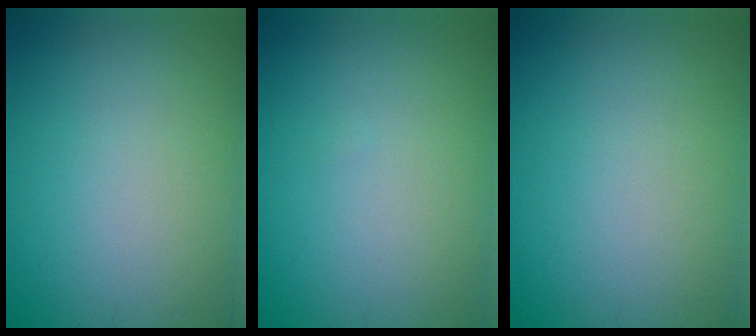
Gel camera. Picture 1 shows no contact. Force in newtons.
{"total": 0.0}
{"total": 0.0}